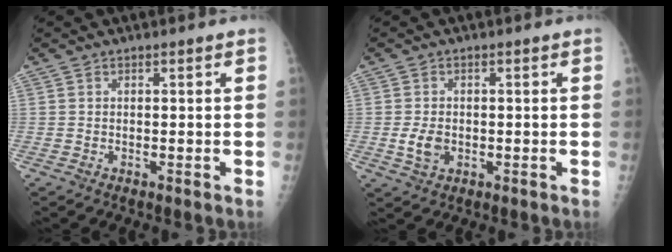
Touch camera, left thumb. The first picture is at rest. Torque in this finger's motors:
{"motor_torque": [-0.05, 0.58, 0.47, 0.19, 0.00]}